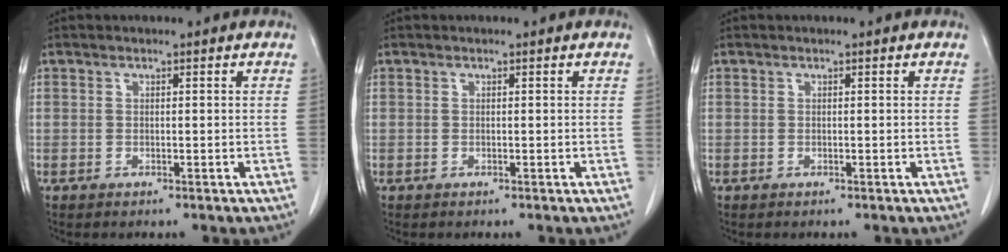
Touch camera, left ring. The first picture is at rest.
{"total": 0.0}
{"total": 0.0}